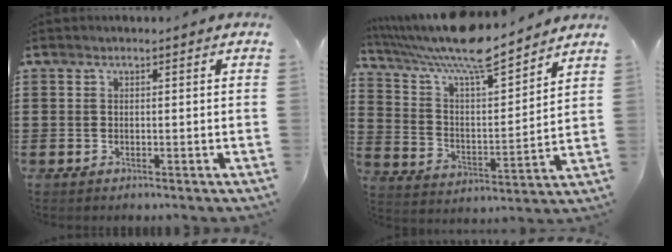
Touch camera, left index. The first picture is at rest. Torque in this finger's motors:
{"motor_torque": [0.40, -0.04, 1.05, 0.21]}